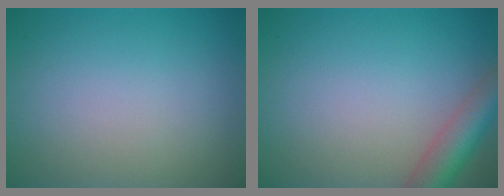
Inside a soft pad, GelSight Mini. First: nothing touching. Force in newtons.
{"total": 4.6, "press": 4.6, "slide": 0.3}